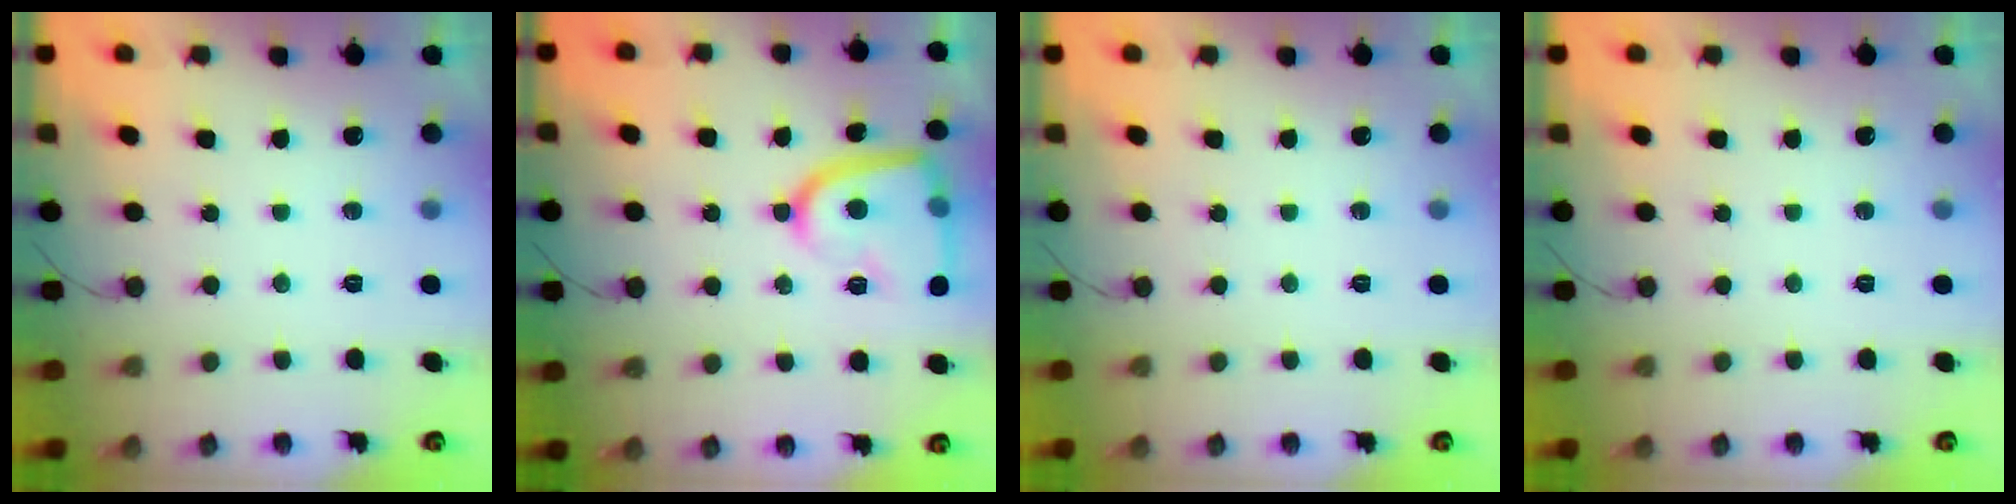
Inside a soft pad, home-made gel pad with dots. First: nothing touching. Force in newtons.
{"total": 15.0, "press": 15.0, "slide": 0.8}
{"total": 0.0}
{"total": 0.0}